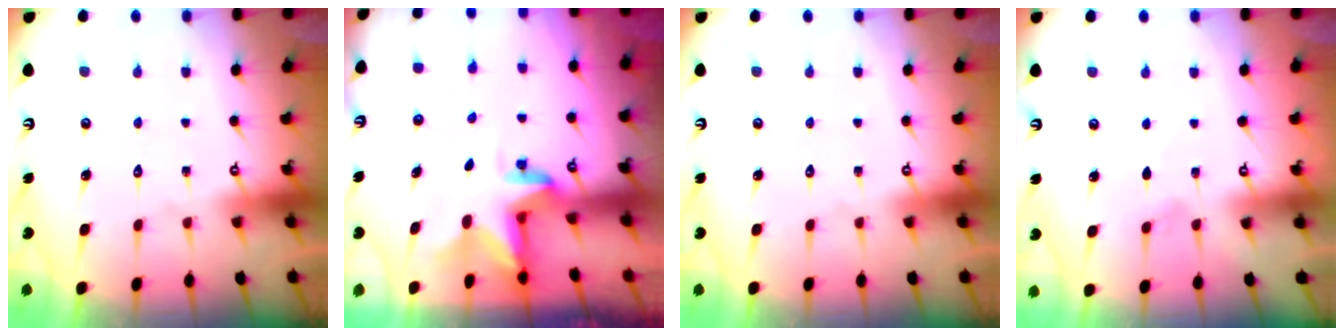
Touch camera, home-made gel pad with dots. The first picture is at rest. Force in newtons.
{"total": 2.9, "press": 2.9, "slide": 0.1}
{"total": 0.0}
{"total": 4.6, "press": 4.0, "slide": 2.3}